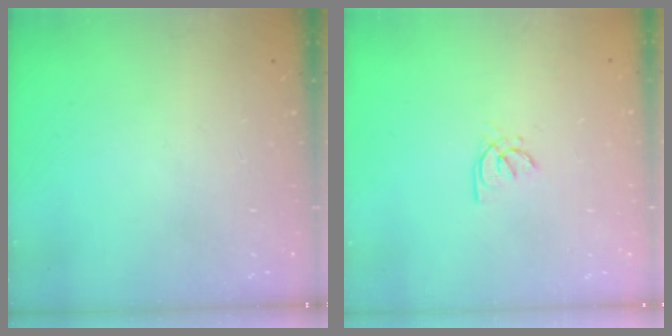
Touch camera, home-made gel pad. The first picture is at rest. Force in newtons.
{"total": 1.4, "press": 1.3, "slide": 0.4}